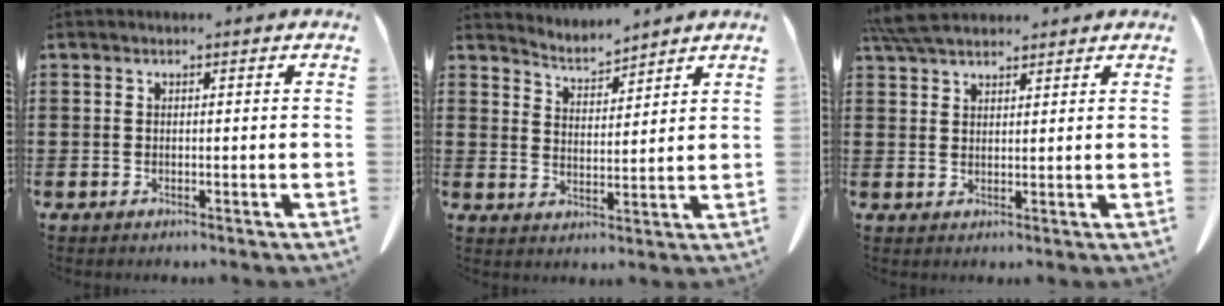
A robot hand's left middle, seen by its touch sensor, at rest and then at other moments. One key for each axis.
{"total": 3.6, "fx": 3.5, "fy": 0.3, "fz": -0.3, "tx": -0.008, "ty": -0.022, "tz": 0.063}
{"total": 5.1, "fx": 4.6, "fy": 1.1, "fz": 2.1, "tx": -0.052, "ty": -0.007, "tz": 0.089}